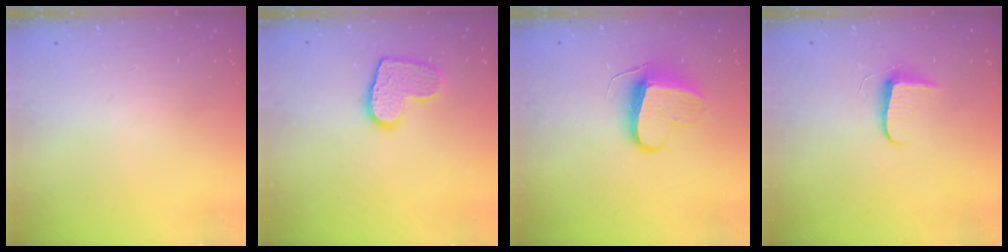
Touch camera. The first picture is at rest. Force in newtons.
{"total": 10.6, "press": 10.6, "slide": 0.8}
{"total": 10.3, "press": 10.2, "slide": 1.2}
{"total": 6.2, "press": 6.2, "slide": 0.8}